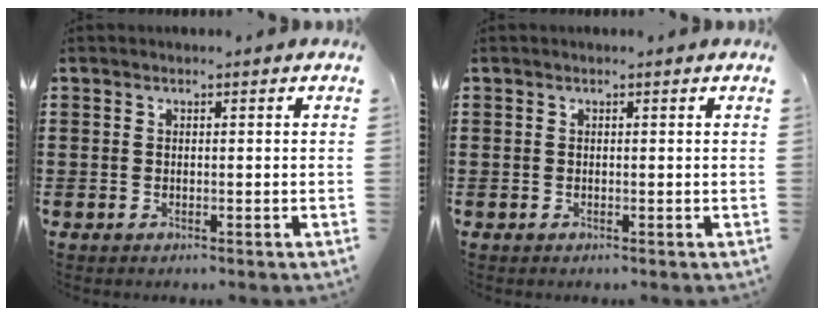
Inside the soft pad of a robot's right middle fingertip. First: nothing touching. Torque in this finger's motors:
{"motor_torque": [0.04, -0.19, 0.00, 0.01]}